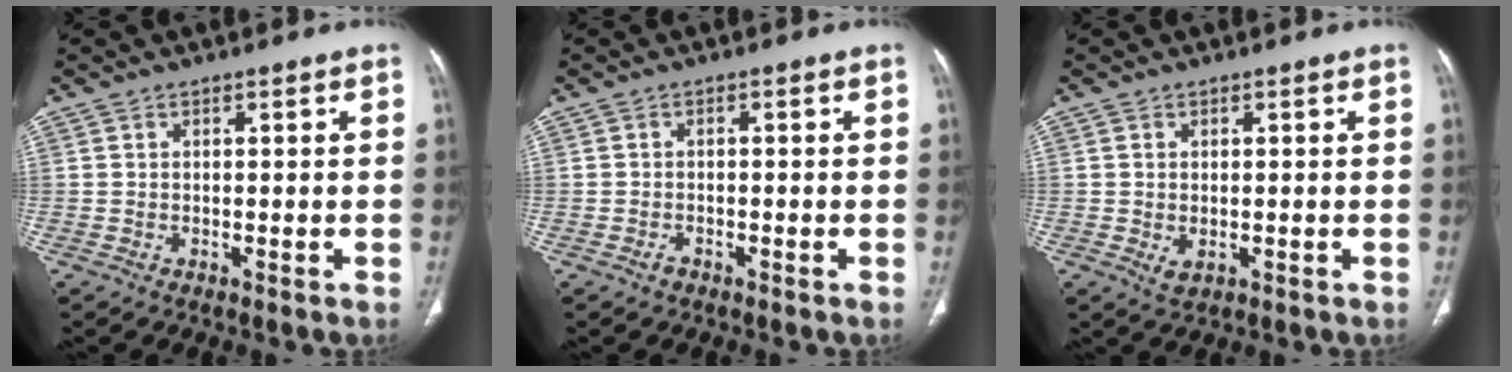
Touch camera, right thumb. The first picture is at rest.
{"total": 1.1, "force": [-0.8, 0.6, 0.3], "torque": [-0.008, 0.004, -0.014]}
{"total": 2.0, "force": [-0.3, 1.3, 1.5], "torque": [-0.027, -0.004, 0.002]}